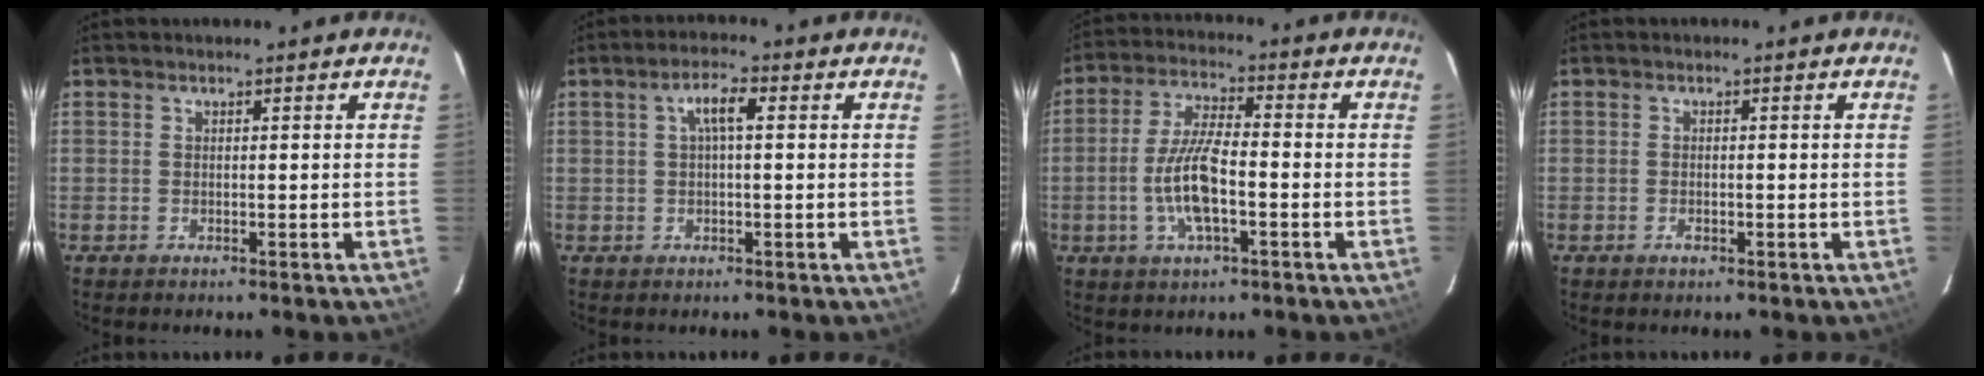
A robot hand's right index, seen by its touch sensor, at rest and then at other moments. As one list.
[{"total": 3.9, "force": [0.9, 0.9, 3.7], "torque": [-0.072, 0.011, 0.018]}, {"total": 9.7, "force": [-2.7, 2.8, 8.9], "torque": [-0.182, 0.001, -0.052]}, {"total": 1.2, "force": [-0.5, 0.7, 0.9], "torque": [-0.018, 0.001, -0.008]}]